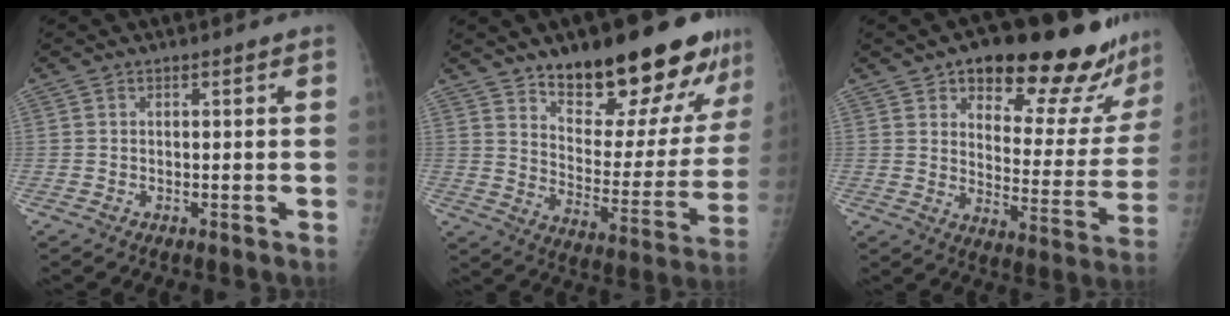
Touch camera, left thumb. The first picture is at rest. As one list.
[{"total": 22.2, "force": [16.4, 7.6, 13.0], "torque": [-0.136, -0.104, 0.243]}, {"total": 22.9, "force": [17.6, 8.0, 12.2], "torque": [-0.107, -0.090, 0.226]}]